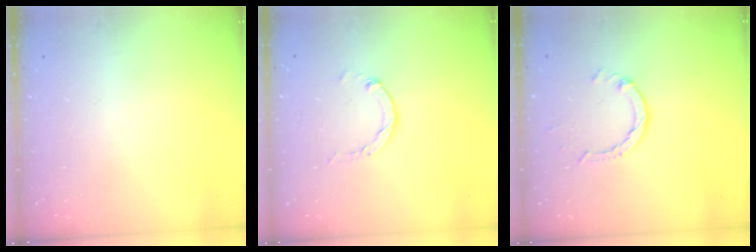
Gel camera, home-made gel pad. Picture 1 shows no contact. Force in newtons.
{"total": 1.1, "press": 1.1, "slide": 0.2}
{"total": 1.4, "press": 1.4, "slide": 0.2}